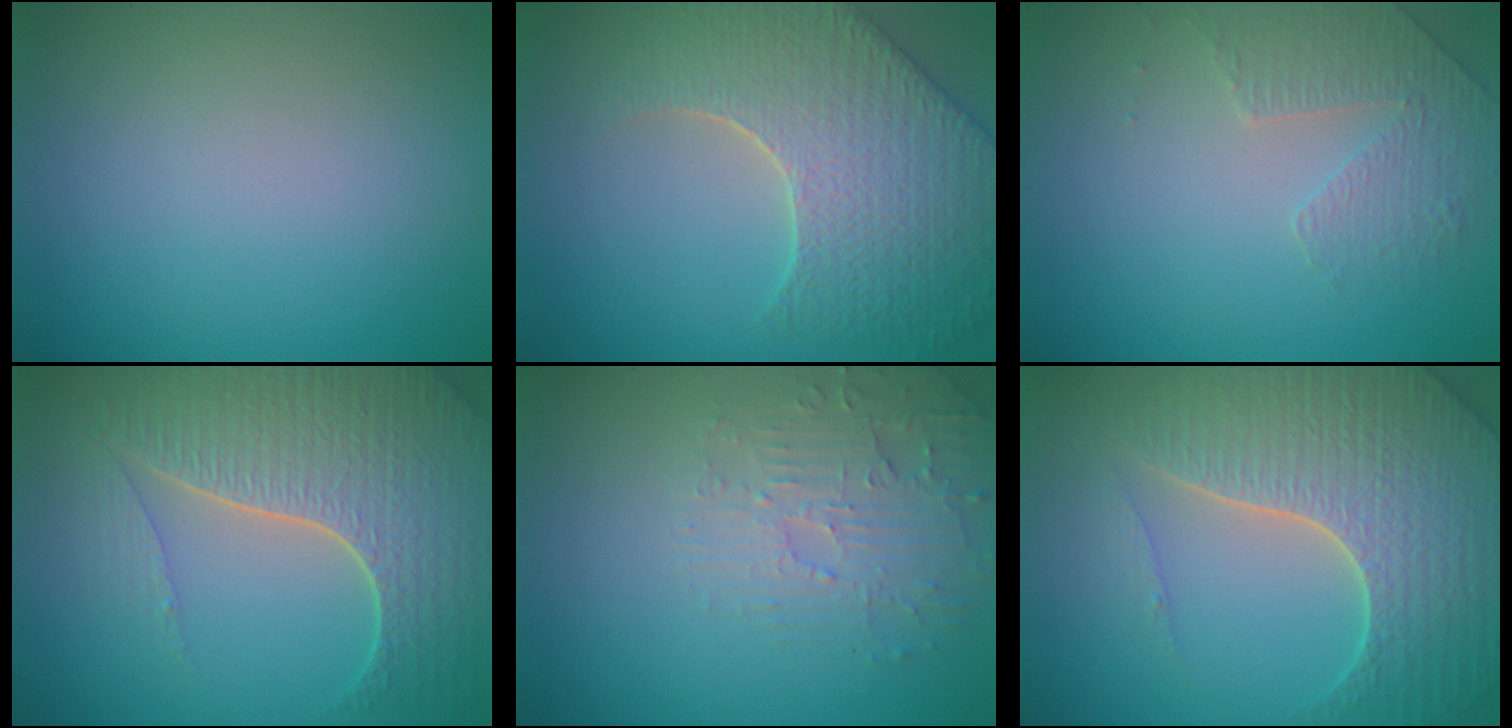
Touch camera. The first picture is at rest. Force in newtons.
{"total": 7.7, "press": 6.1, "slide": 4.6}
{"total": 1.8, "press": 1.4, "slide": 1.0}
{"total": 7.4, "press": 5.5, "slide": 5.0}
{"total": 3.7, "press": 3.6, "slide": 0.7}
{"total": 7.0, "press": 6.8, "slide": 1.8}